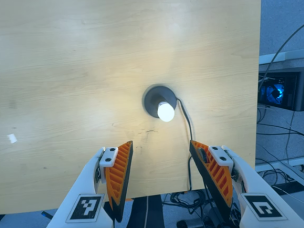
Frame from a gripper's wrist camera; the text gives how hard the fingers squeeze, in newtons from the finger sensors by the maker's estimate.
{"total": 0.0}